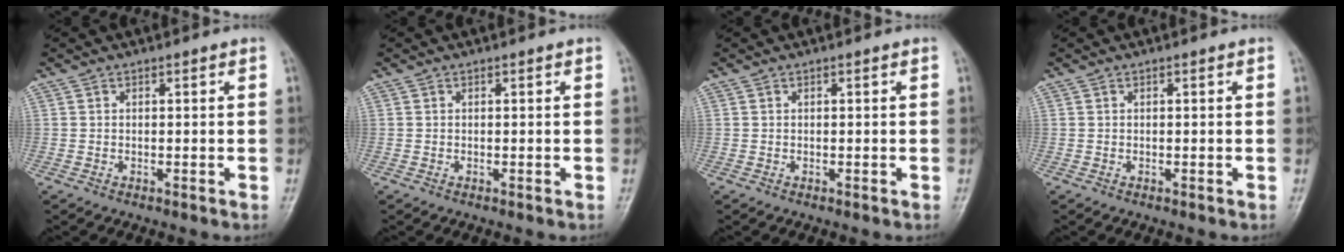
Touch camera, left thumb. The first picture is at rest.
{"total": 0.0}
{"total": 0.0}
{"total": 0.0}